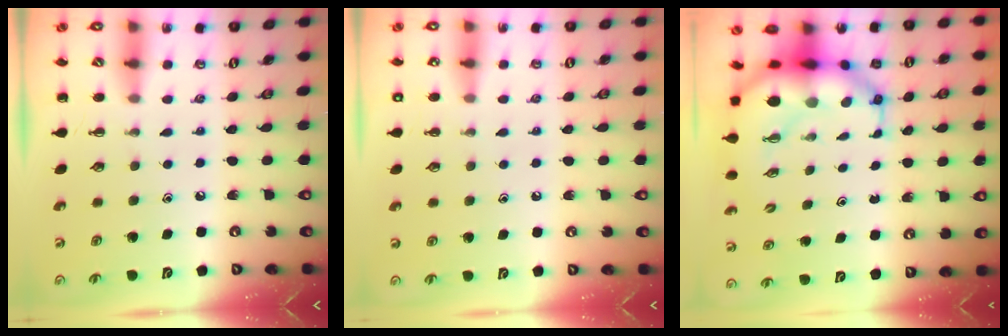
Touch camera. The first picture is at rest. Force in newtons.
{"total": 2.3, "press": 2.2, "slide": 0.7}
{"total": 11.4, "press": 11.0, "slide": 3.1}